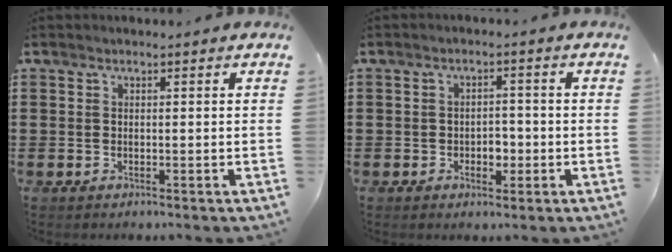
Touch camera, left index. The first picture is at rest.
{"total": 2.6, "force": [-0.9, 1.8, 1.6], "torque": [-0.034, 0.003, -0.021]}